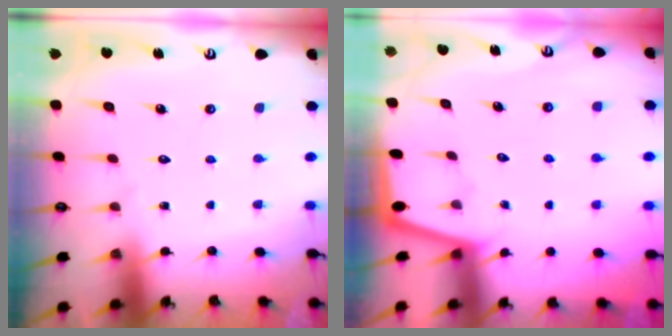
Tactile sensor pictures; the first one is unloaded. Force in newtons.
{"total": 1.4, "press": 1.4, "slide": 0.2}